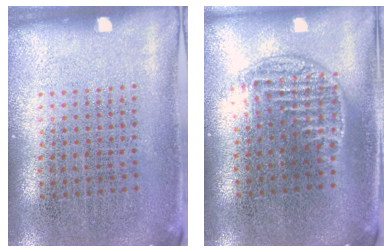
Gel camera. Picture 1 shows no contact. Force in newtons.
{"total": 1.3, "press": 1.1, "slide": 0.6}